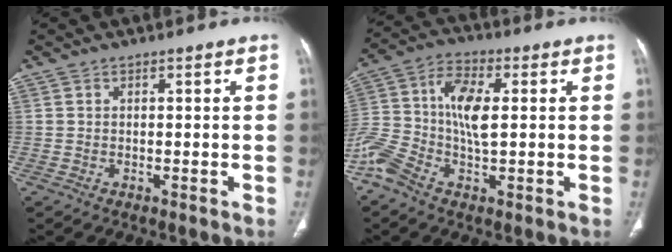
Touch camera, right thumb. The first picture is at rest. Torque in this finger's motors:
{"motor_torque": [1.78, 1.43, 1.34, -0.51, 0.48]}